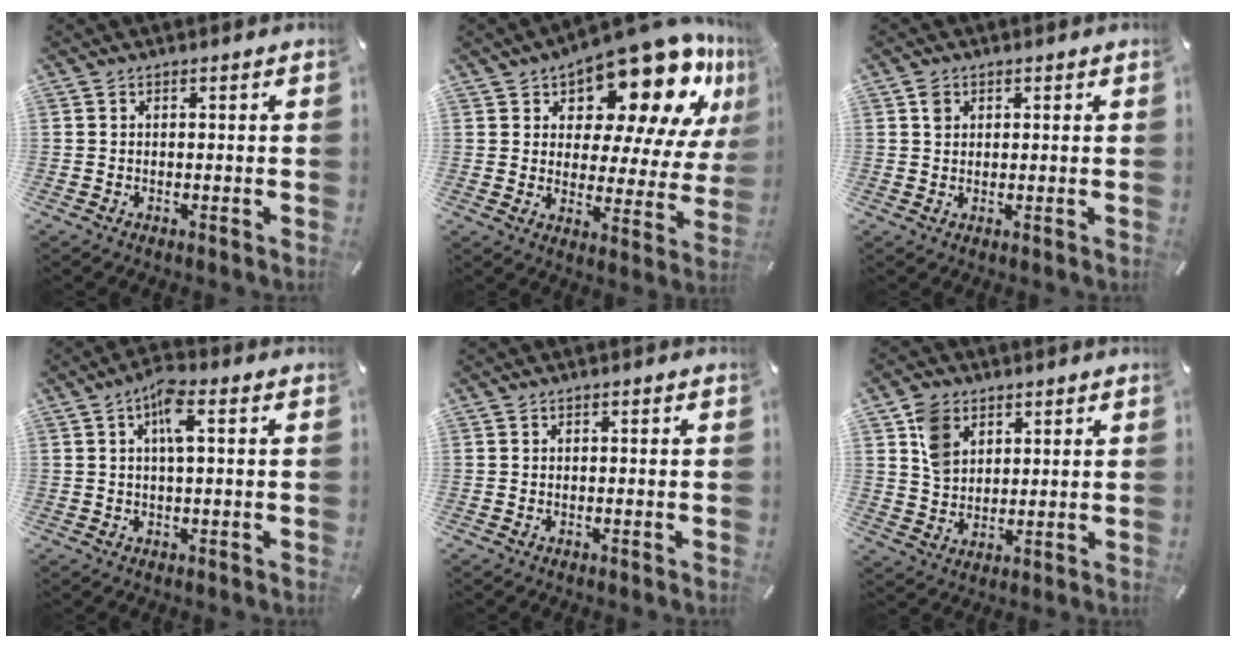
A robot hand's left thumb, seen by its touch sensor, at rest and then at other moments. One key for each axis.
{"total": 18.6, "fx": 13.7, "fy": 7.9, "fz": 9.9, "tx": -0.145, "ty": -0.110, "tz": 0.229}
{"total": 2.0, "fx": 0.8, "fy": 1.7, "fz": 0.7, "tx": -0.007, "ty": 0.001, "tz": 0.012}
{"total": 5.9, "fx": 1.6, "fy": 1.7, "fz": 5.4, "tx": -0.102, "ty": 0.005, "tz": 0.024}
{"total": 0.0}
{"total": 7.7, "fx": 3.5, "fy": 6.1, "fz": 3.0, "tx": -0.061, "ty": 0.008, "tz": 0.068}